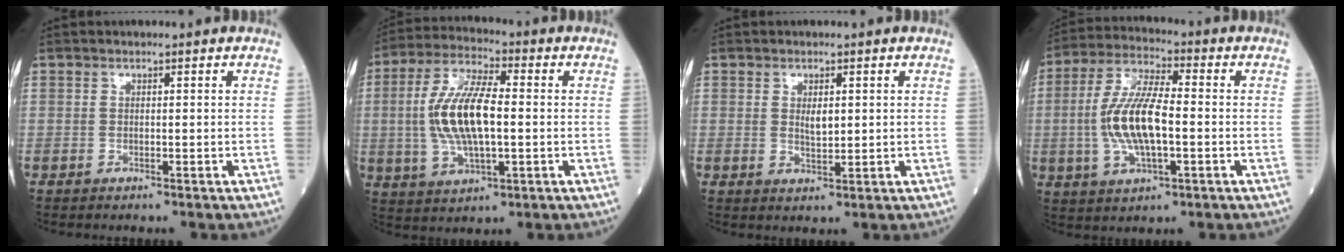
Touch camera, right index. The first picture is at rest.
{"total": 12.4, "force": [-0.1, 4.0, 11.8], "torque": [-0.250, 0.006, 0.000]}
{"total": 2.4, "force": [0.6, 1.0, 2.1], "torque": [-0.039, -0.005, 0.013]}
{"total": 11.7, "force": [-1.1, 3.5, 11.1], "torque": [-0.235, 0.004, -0.019]}